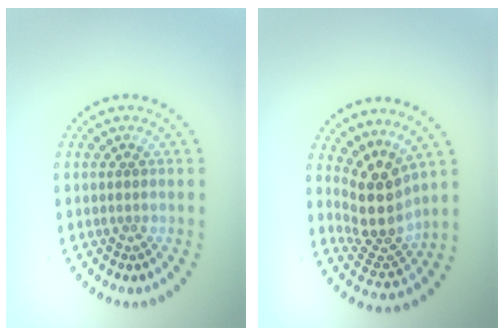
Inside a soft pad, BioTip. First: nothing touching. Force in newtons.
{"total": 4.4, "press": 3.4, "slide": 2.9}